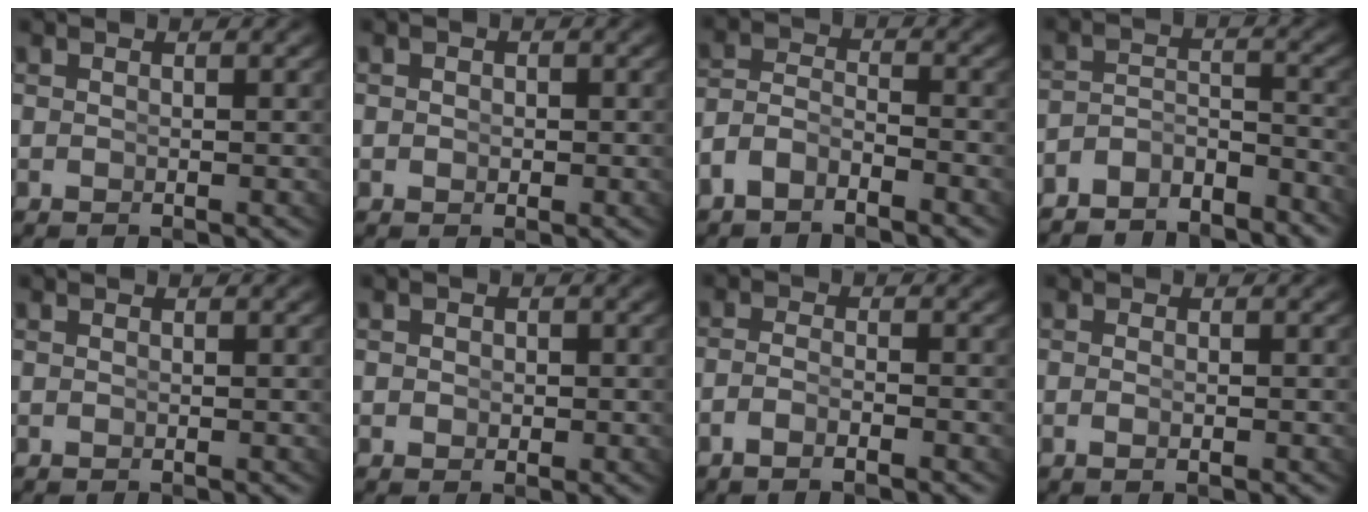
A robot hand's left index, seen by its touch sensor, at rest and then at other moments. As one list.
[{"total": 0.7, "force": [-0.2, 0.5, 0.4], "torque": [-0.009, -0.012, 0.002]}, {"total": 4.1, "force": [-2.8, 2.7, 1.4], "torque": [-0.037, -0.019, -0.048]}, {"total": 5.4, "force": [-4.6, 2.2, 1.6], "torque": [-0.016, -0.020, -0.079]}, {"total": 0.0}, {"total": 1.0, "force": [-0.2, 0.9, 0.5], "torque": [-0.007, -0.010, 0.000]}, {"total": 2.3, "force": [-1.9, 0.2, 1.3], "torque": [-0.033, -0.012, -0.027]}, {"total": 0.9, "force": [-0.6, -0.1, 0.6], "torque": [-0.017, -0.010, -0.006]}]